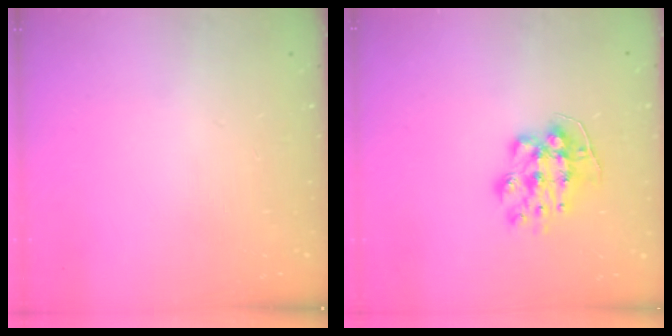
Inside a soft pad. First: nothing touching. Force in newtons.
{"total": 9.2, "press": 9.1, "slide": 1.1}